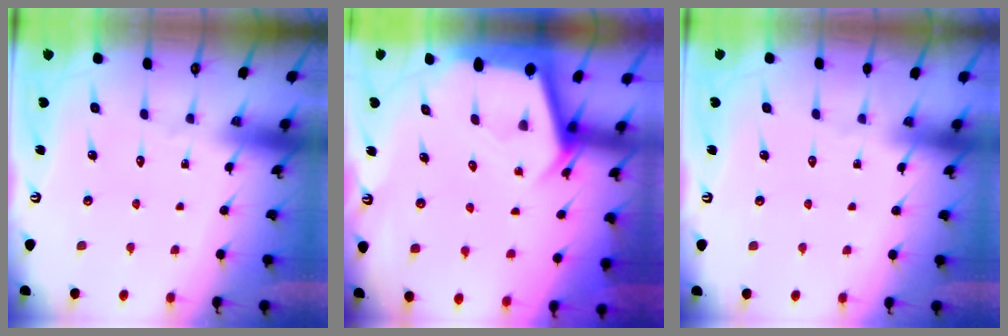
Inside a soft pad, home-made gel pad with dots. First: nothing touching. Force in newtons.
{"total": 3.5, "press": 3.5, "slide": 0.3}
{"total": 0.0}